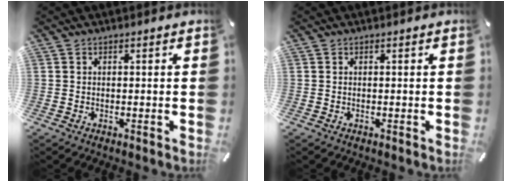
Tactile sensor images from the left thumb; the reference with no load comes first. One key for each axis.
{"total": 0.0}